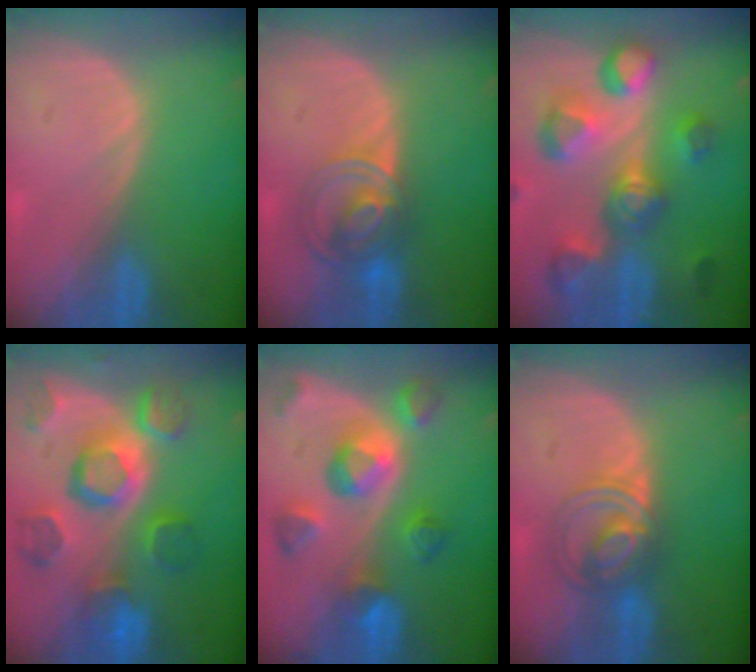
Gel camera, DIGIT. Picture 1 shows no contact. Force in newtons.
{"total": 7.5, "press": 6.2, "slide": 4.1}
{"total": 11.3, "press": 10.1, "slide": 5.1}
{"total": 12.0, "press": 10.3, "slide": 6.2}
{"total": 9.7, "press": 8.8, "slide": 4.1}
{"total": 5.9, "press": 5.9, "slide": 0.9}